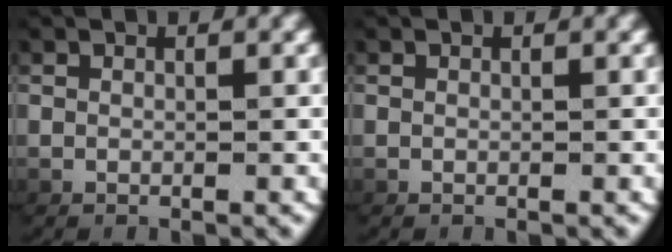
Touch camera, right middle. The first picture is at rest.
{"total": 0.0}